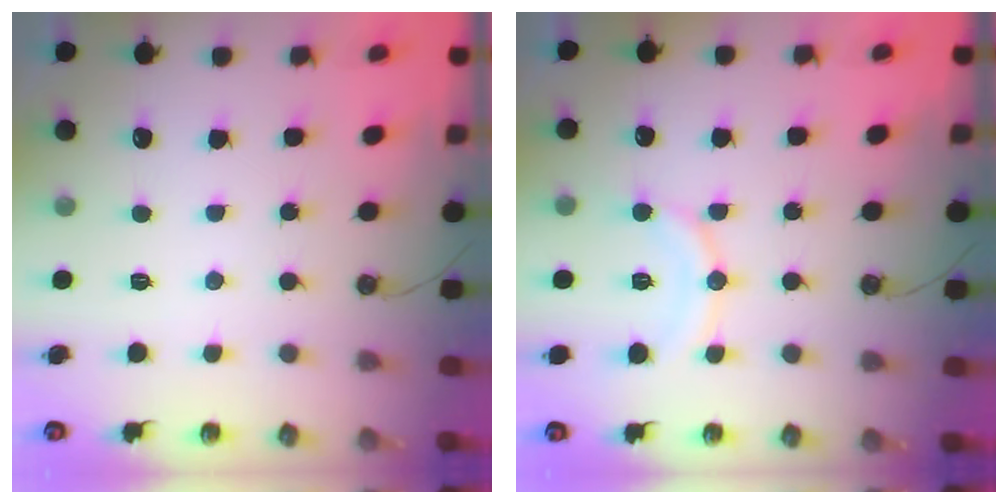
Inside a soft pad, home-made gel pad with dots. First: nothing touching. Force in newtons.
{"total": 8.9, "press": 8.9, "slide": 1.0}